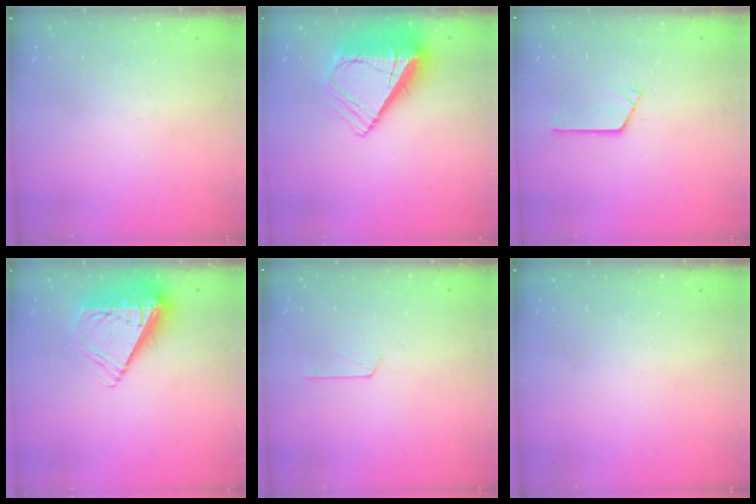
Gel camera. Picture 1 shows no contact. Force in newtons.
{"total": 12.3, "press": 12.2, "slide": 1.5}
{"total": 3.5, "press": 3.4, "slide": 0.3}
{"total": 10.6, "press": 10.6, "slide": 1.4}
{"total": 2.9, "press": 2.9, "slide": 0.3}
{"total": 0.0}